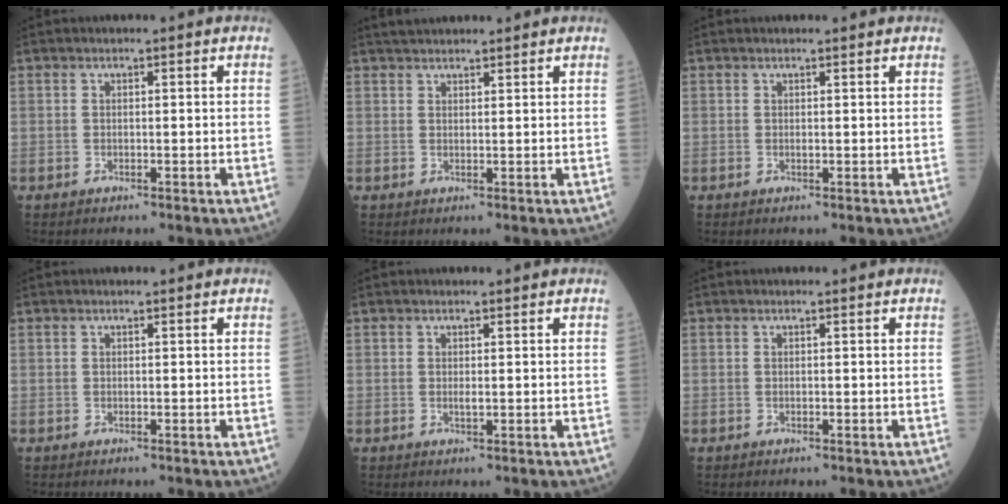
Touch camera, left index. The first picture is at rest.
{"total": 4.8, "force": [4.4, 0.9, 1.5], "torque": [-0.021, 0.034, 0.067]}
{"total": 0.5, "force": [0.5, 0.2, 0.2], "torque": [-0.011, 0.000, 0.007]}
{"total": 0.0}
{"total": 0.8, "force": [0.3, 0.3, 0.7], "torque": [-0.016, -0.003, 0.002]}
{"total": 0.0}